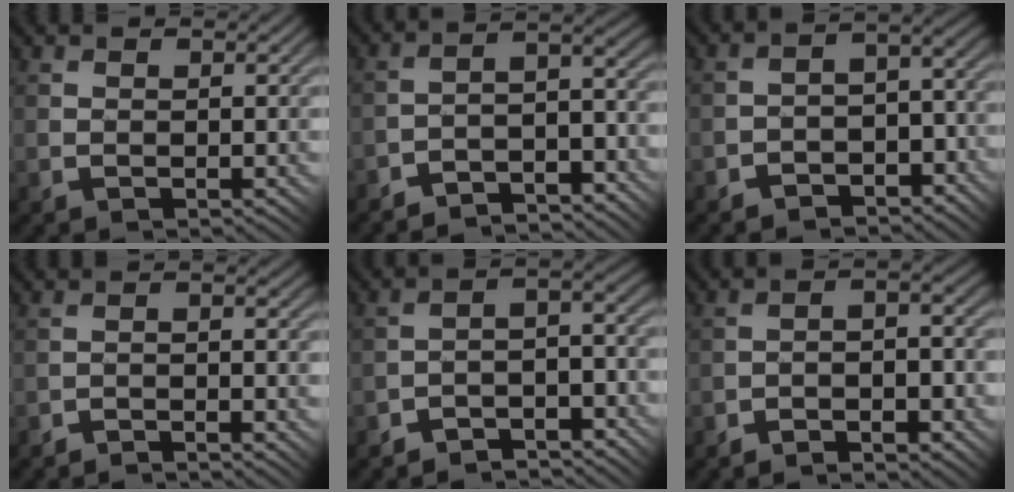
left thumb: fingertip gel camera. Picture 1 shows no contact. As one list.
[{"total": 5.9, "force": [-5.1, 1.4, 2.5], "torque": [-0.023, 0.004, -0.102]}, {"total": 4.6, "force": [-3.4, 2.4, 1.9], "torque": [-0.017, -0.001, -0.065]}, {"total": 2.7, "force": [-2.6, -0.2, 0.8], "torque": [-0.013, 0.013, -0.050]}, {"total": 6.1, "force": [-5.3, 1.6, 2.7], "torque": [-0.023, 0.000, -0.104]}, {"total": 6.2, "force": [-4.0, 2.1, 4.2], "torque": [-0.062, 0.002, -0.069]}]